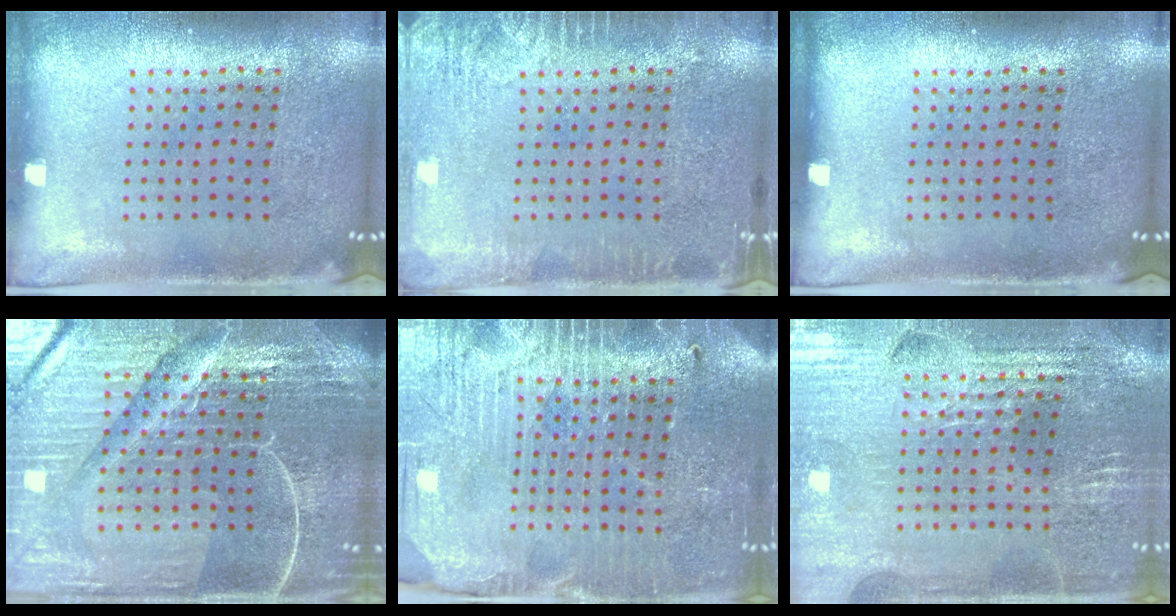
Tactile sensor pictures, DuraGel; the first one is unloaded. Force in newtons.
{"total": 2.5, "press": 2.5, "slide": 0.4}
{"total": 0.0}
{"total": 6.4, "press": 5.7, "slide": 2.9}
{"total": 3.8, "press": 3.6, "slide": 1.3}
{"total": 3.0, "press": 3.0, "slide": 0.4}